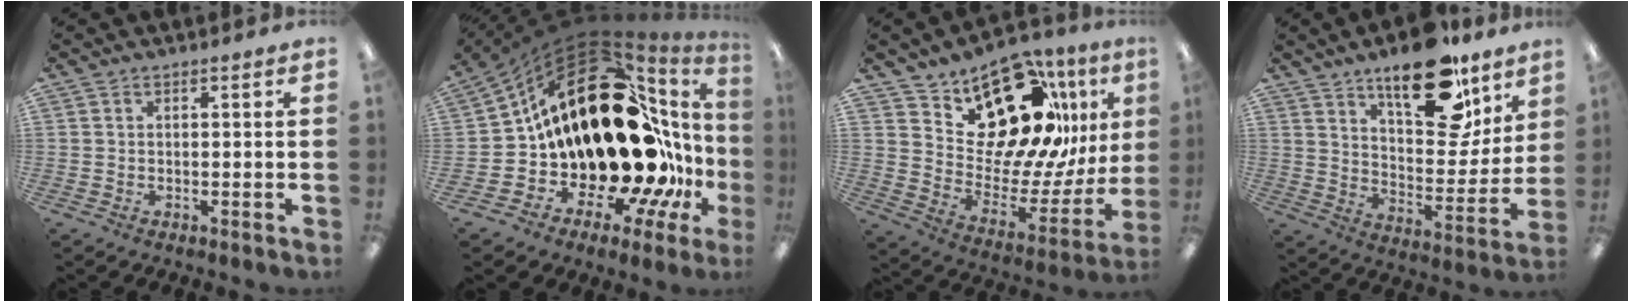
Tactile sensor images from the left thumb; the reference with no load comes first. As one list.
[{"total": 30.2, "force": [4.2, 13.7, 26.5], "torque": [-0.422, -0.082, 0.106]}, {"total": 21.2, "force": [14.0, 10.6, 11.8], "torque": [-0.158, -0.101, 0.243]}, {"total": 21.8, "force": [14.8, 9.6, 12.8], "torque": [-0.163, -0.093, 0.245]}]